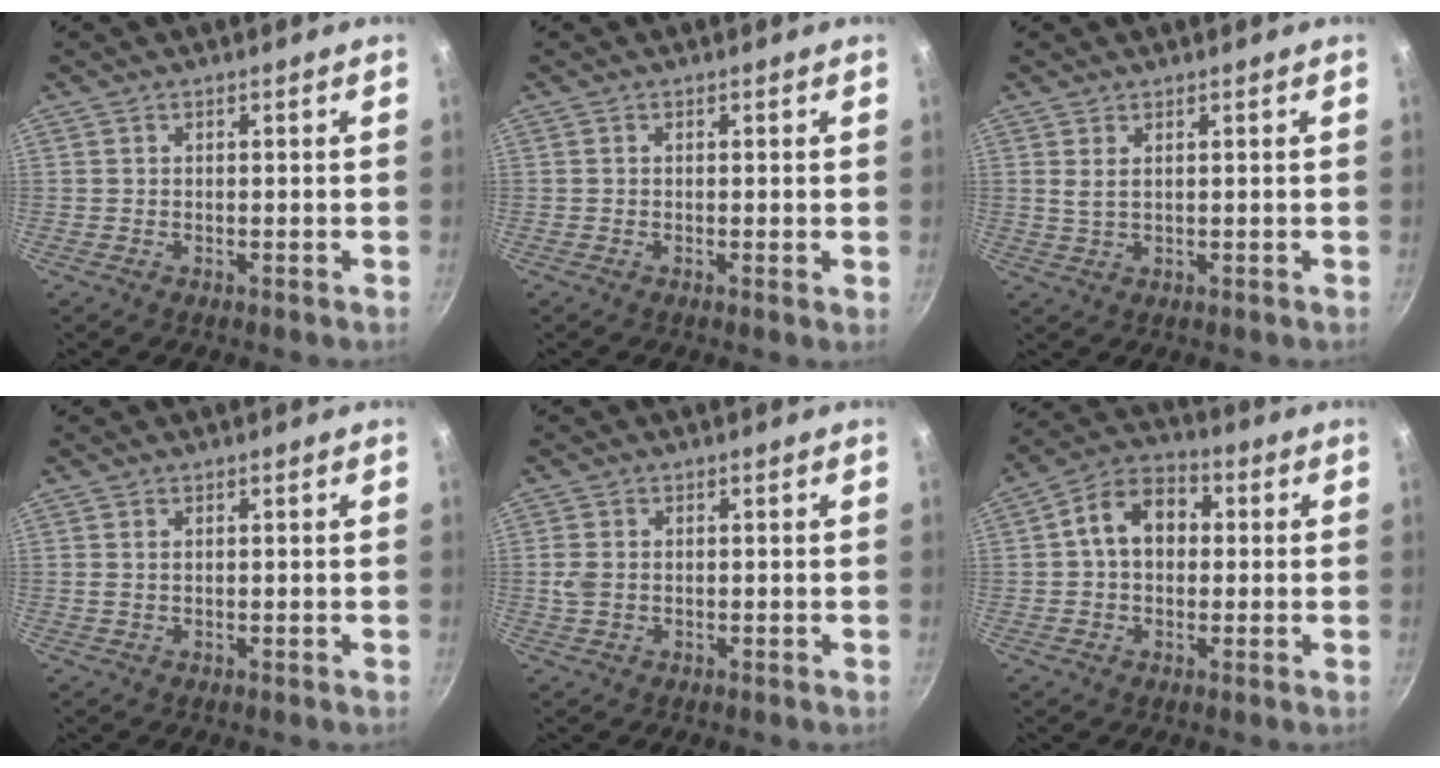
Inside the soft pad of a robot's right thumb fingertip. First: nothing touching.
{"total": 0.6, "force": [0.0, 0.1, 0.6], "torque": [-0.008, -0.003, -0.003]}
{"total": 2.1, "force": [0.8, 0.8, 1.7], "torque": [-0.033, -0.005, 0.018]}
{"total": 0.9, "force": [0.3, 0.5, 0.7], "torque": [-0.014, 0.001, 0.005]}
{"total": 2.7, "force": [0.0, 2.0, 1.8], "torque": [-0.039, 0.001, 0.001]}
{"total": 9.9, "force": [1.0, 7.2, 6.7], "torque": [-0.076, 0.028, -0.002]}